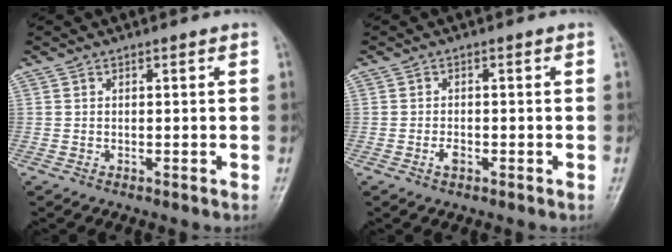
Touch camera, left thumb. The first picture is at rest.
{"total": 1.8, "force": [-0.8, 1.0, 1.3], "torque": [-0.021, 0.005, -0.015]}